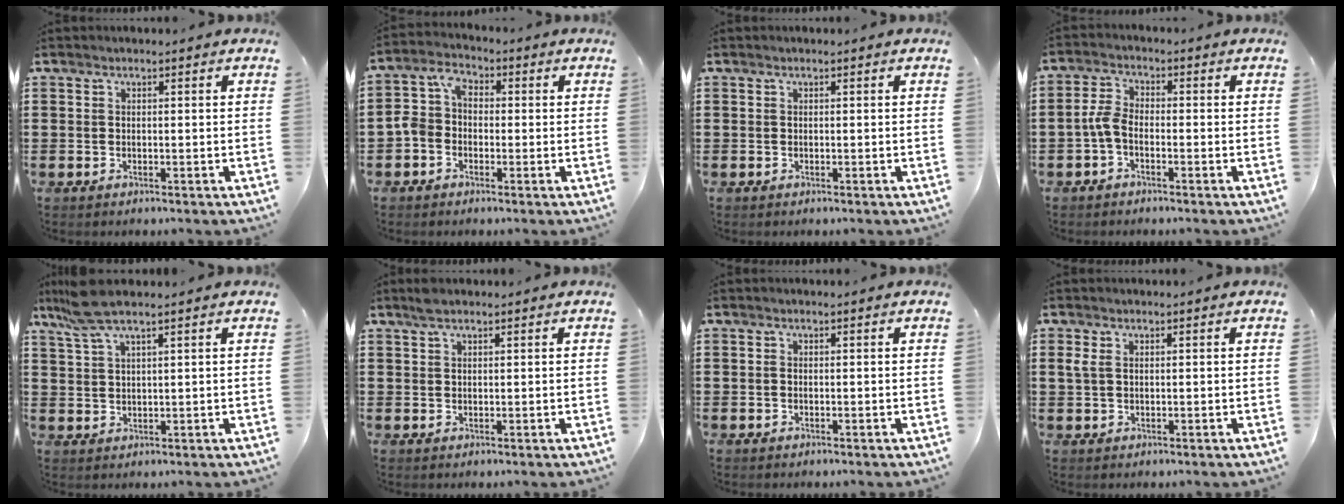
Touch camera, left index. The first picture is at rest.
{"total": 4.4, "force": [-1.5, 3.4, 2.4], "torque": [-0.072, 0.010, -0.039]}
{"total": 0.0}
{"total": 3.6, "force": [-1.4, 1.8, 2.7], "torque": [-0.070, 0.003, -0.032]}
{"total": 5.5, "force": [4.0, 0.5, 3.7], "torque": [-0.089, -0.003, 0.071]}
{"total": 1.8, "force": [1.3, 0.5, 1.1], "torque": [-0.023, 0.003, 0.024]}
{"total": 0.0}
{"total": 1.8, "force": [0.4, 1.1, 1.3], "torque": [-0.036, 0.004, 0.005]}